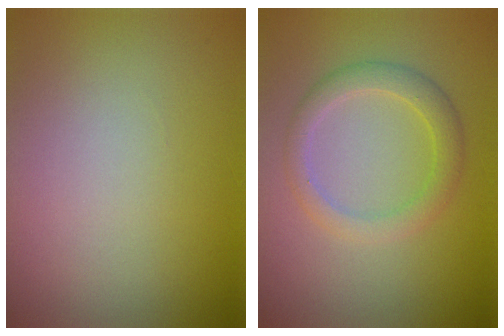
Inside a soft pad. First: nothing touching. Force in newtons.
{"total": 2.7, "press": 2.7, "slide": 0.0}